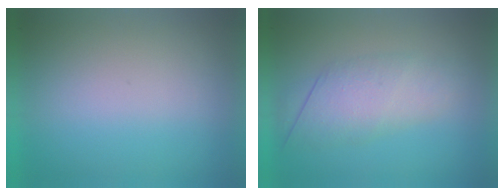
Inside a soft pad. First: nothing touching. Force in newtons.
{"total": 3.1}